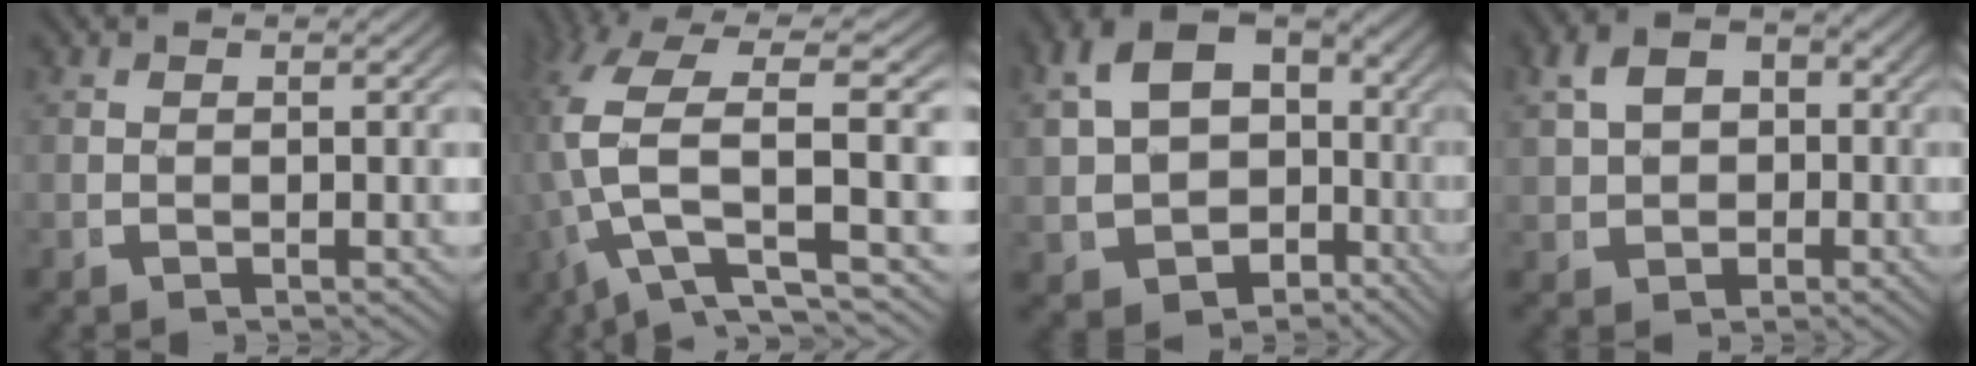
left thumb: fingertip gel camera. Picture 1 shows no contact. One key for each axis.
{"total": 11.0, "fx": 0.8, "fy": 6.2, "fz": 9.1, "tx": -0.201, "ty": -0.024, "tz": 0.027}
{"total": 13.0, "fx": -1.1, "fy": 10.8, "fz": 7.1, "tx": -0.184, "ty": -0.060, "tz": 0.009}
{"total": 5.8, "fx": 1.0, "fy": 4.4, "fz": 3.5, "tx": -0.072, "ty": -0.006, "tz": 0.024}